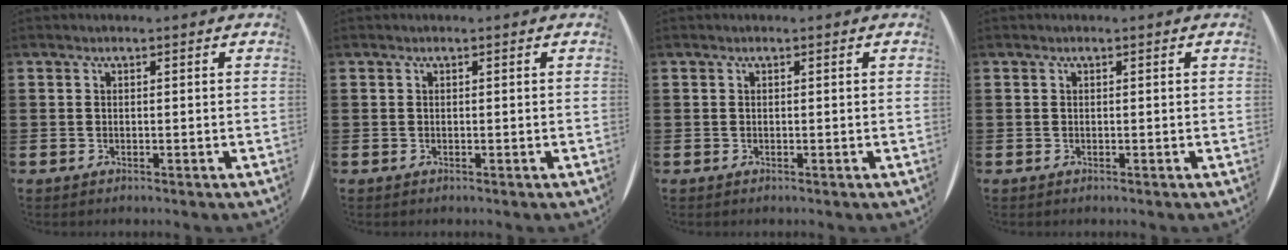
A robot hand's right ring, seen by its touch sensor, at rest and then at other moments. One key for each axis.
{"total": 0.0}
{"total": 0.0}
{"total": 0.0}